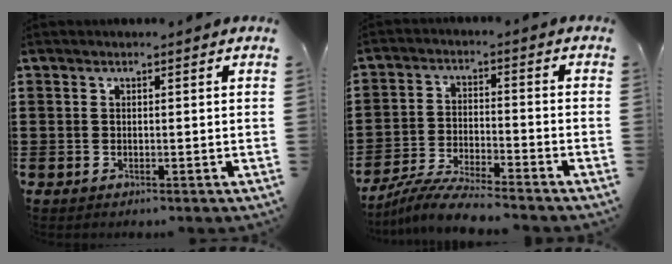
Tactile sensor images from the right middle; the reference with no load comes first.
{"total": 6.6, "force": [-6.2, -0.1, 2.1], "torque": [-0.050, -0.010, -0.122]}